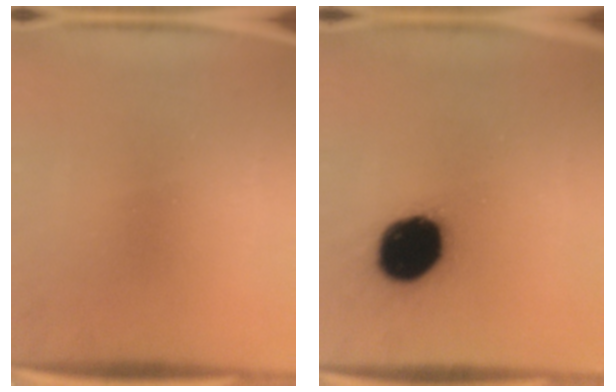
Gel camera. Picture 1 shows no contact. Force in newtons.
{"total": 19.6}